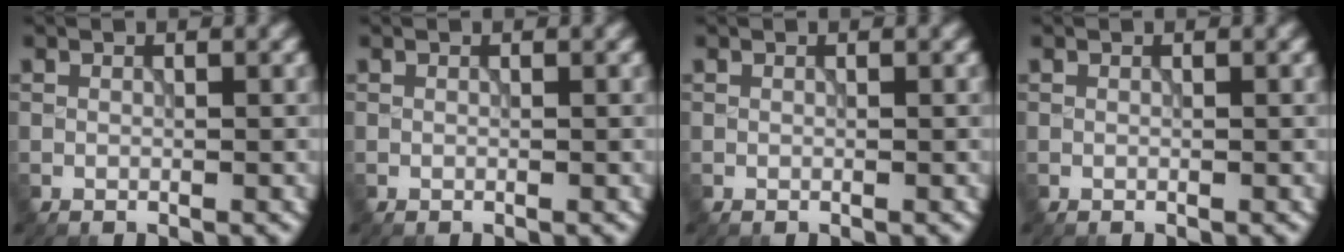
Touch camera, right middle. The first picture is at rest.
{"total": 0.0}
{"total": 0.0}
{"total": 0.0}